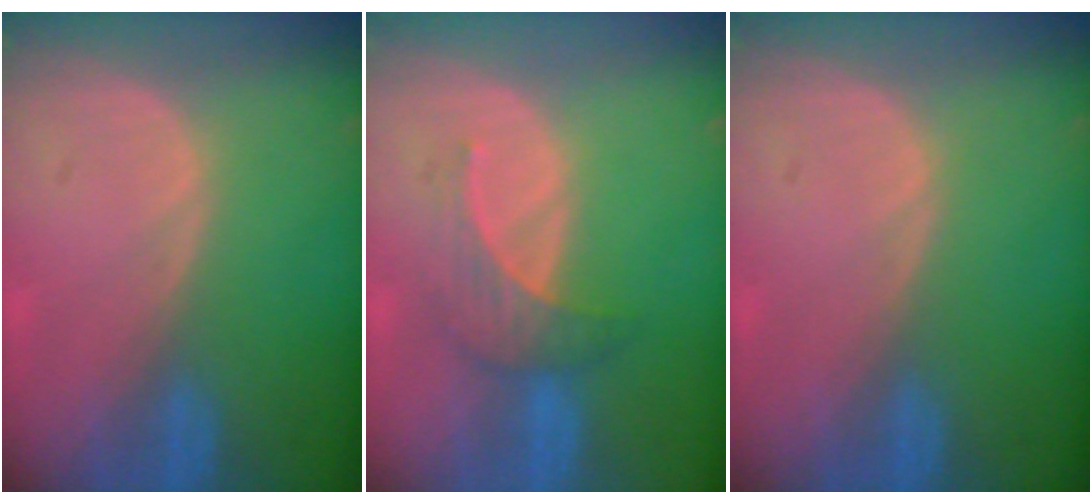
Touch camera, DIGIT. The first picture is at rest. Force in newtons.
{"total": 4.0, "press": 4.0, "slide": 0.5}
{"total": 0.0}